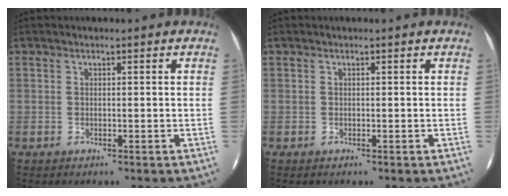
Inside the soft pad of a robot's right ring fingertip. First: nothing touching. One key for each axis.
{"total": 0.0}